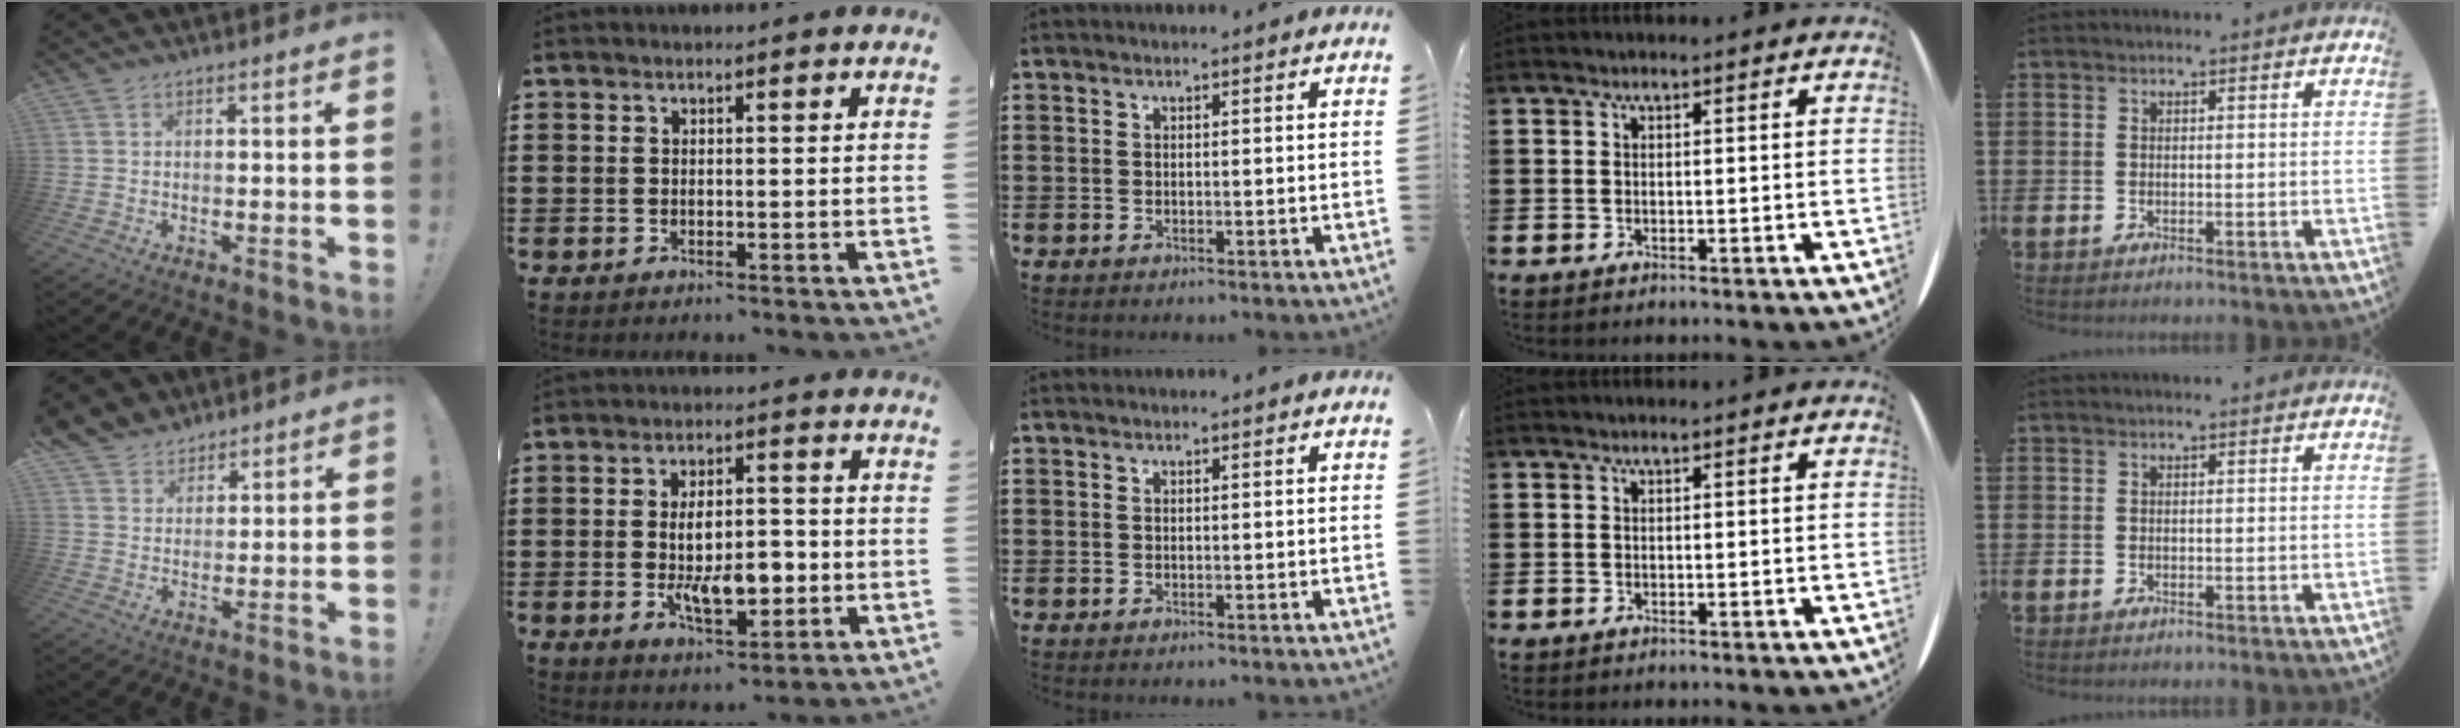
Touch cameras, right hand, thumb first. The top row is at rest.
{"thumb": {"total": 6.1, "force": [4.6, 4.0, 0.1], "torque": [-0.012, -0.037, 0.093]}, "index": {"total": 8.0, "force": [-1.2, 3.9, 6.8], "torque": [-0.122, -0.003, -0.027]}}